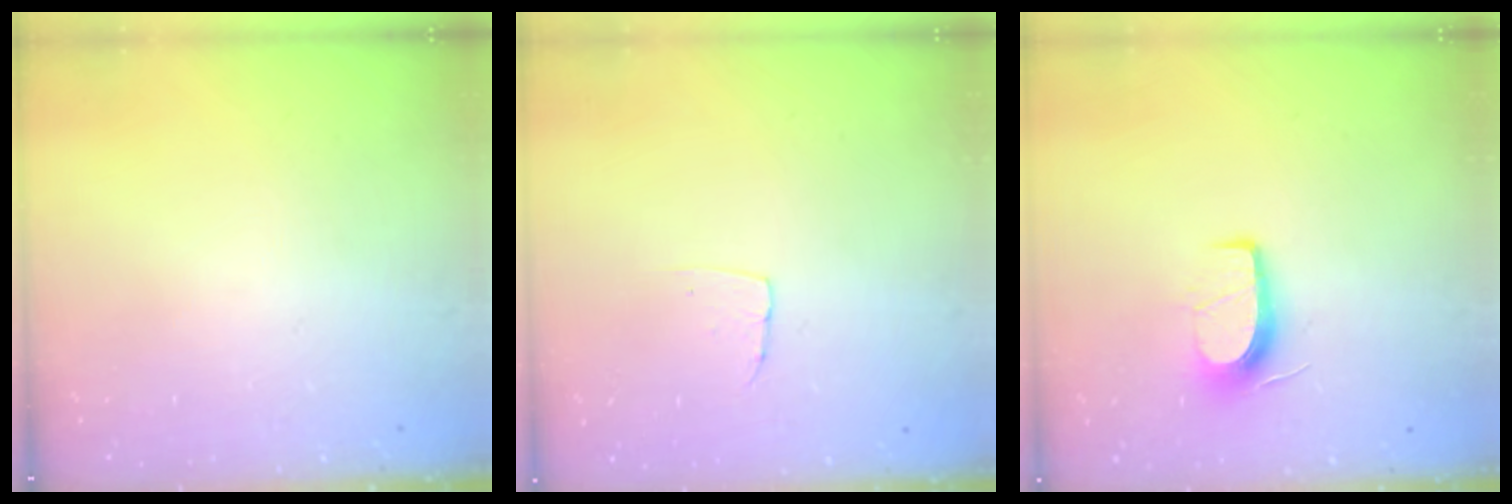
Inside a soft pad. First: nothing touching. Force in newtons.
{"total": 3.7, "press": 3.7, "slide": 0.2}
{"total": 8.0, "press": 7.9, "slide": 1.0}